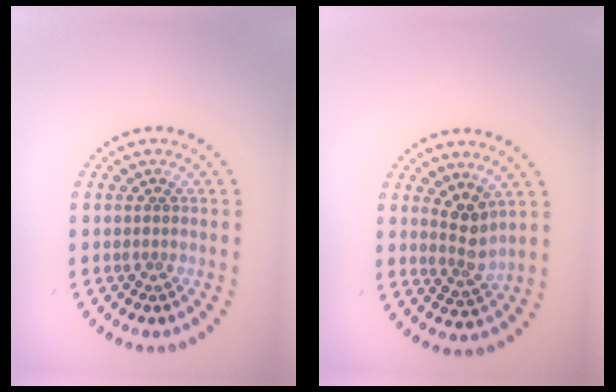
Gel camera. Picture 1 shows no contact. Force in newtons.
{"total": 2.5, "press": 2.0, "slide": 1.5}